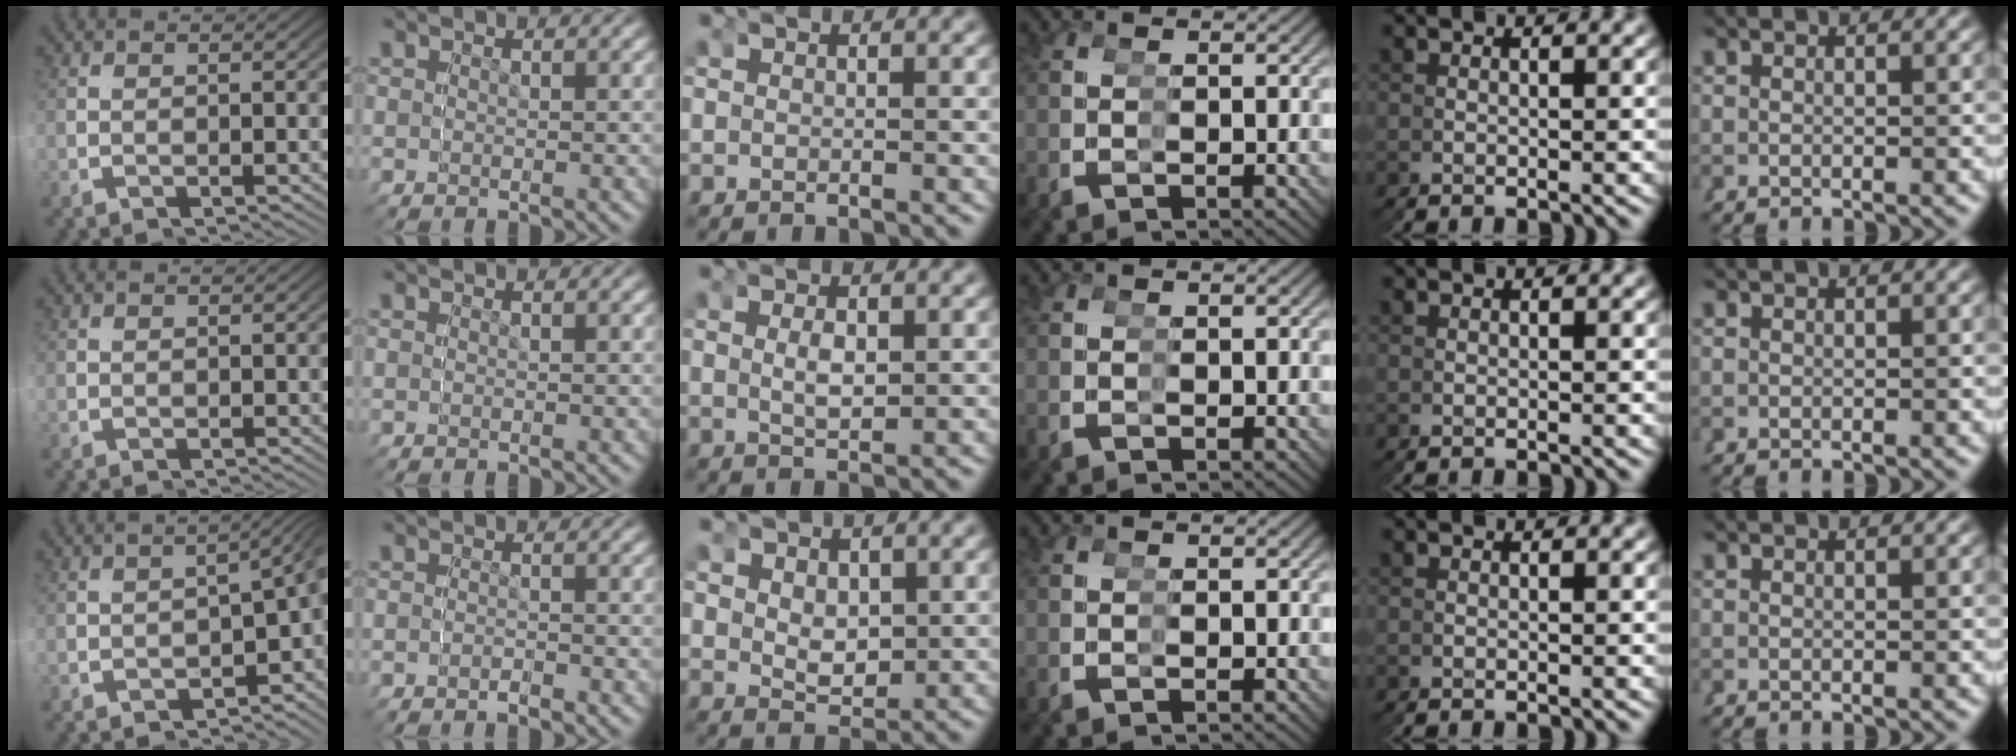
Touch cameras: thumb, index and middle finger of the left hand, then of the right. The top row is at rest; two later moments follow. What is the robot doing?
{"motion": "grasp_and_lifting", "object": "condiment"}